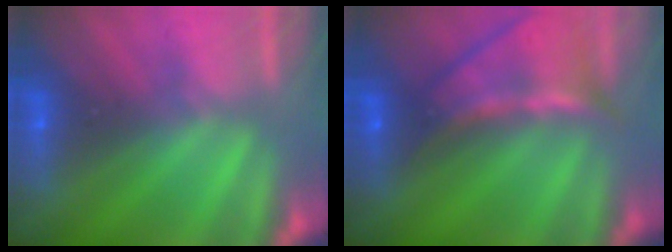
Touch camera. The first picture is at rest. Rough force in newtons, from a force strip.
{"total": 6.3}